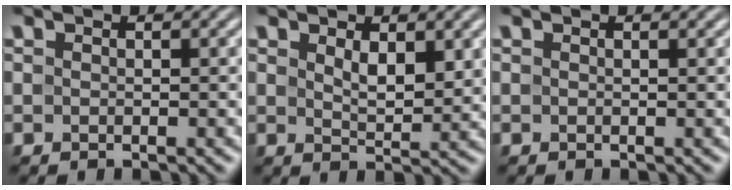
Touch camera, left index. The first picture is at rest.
{"total": 2.8, "force": [1.2, 1.2, 2.3], "torque": [-0.041, -0.006, 0.027]}
{"total": 0.8, "force": [0.6, 0.2, 0.4], "torque": [-0.001, 0.004, 0.007]}